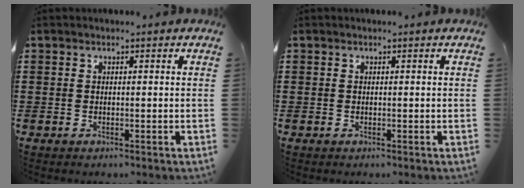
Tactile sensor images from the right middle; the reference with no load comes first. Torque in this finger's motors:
{"motor_torque": [0.06, -0.19, 0.00, 0.01]}